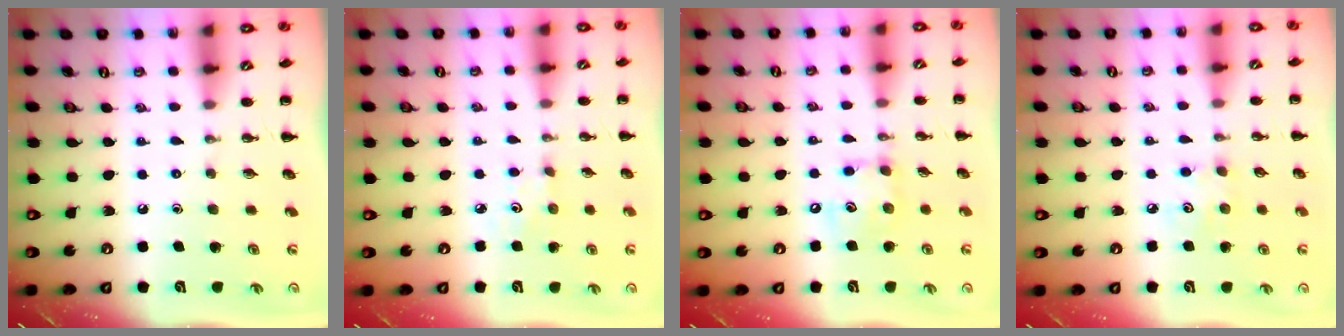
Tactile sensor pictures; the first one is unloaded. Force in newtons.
{"total": 2.8, "press": 2.7, "slide": 0.8}
{"total": 8.9, "press": 8.8, "slide": 1.0}
{"total": 3.8, "press": 3.8, "slide": 0.7}